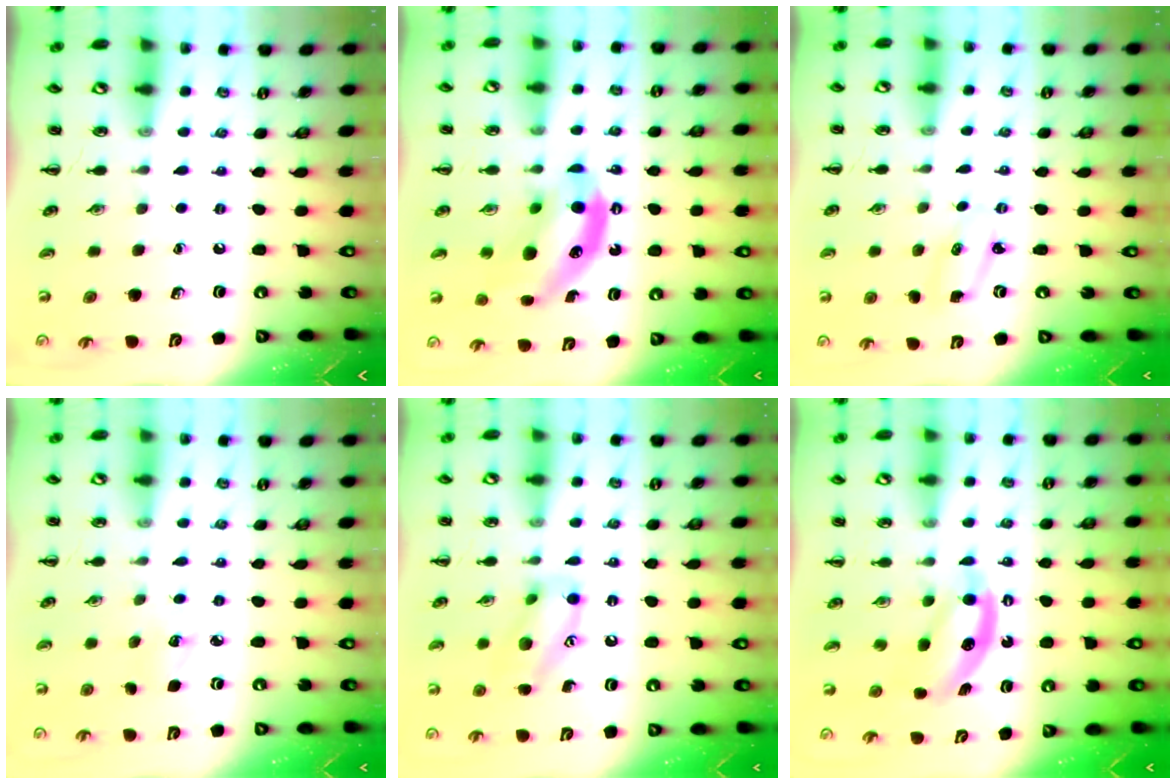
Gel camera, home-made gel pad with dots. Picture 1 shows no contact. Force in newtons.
{"total": 10.7, "press": 10.4, "slide": 2.6}
{"total": 2.8, "press": 2.8, "slide": 0.6}
{"total": 3.7, "press": 3.5, "slide": 1.1}
{"total": 12.7, "press": 12.6, "slide": 1.4}
{"total": 5.8, "press": 5.7, "slide": 0.7}